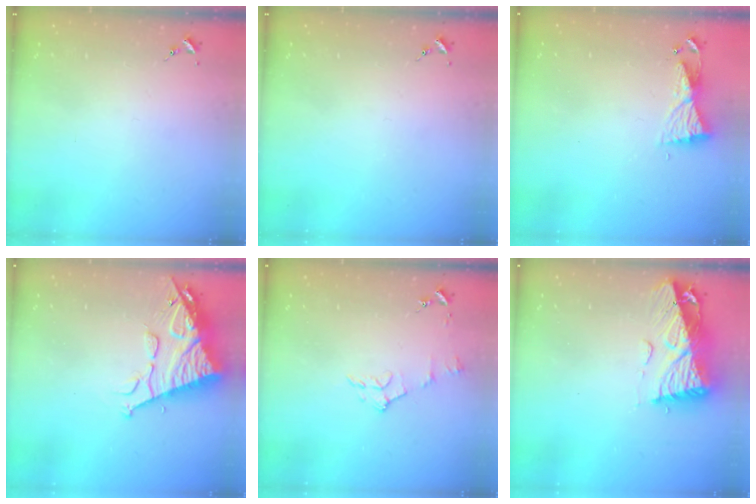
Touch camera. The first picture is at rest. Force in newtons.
{"total": 0.0}
{"total": 5.9, "press": 5.9, "slide": 0.6}
{"total": 15.2, "press": 15.1, "slide": 1.4}
{"total": 7.8, "press": 7.8, "slide": 0.9}
{"total": 12.8, "press": 12.8, "slide": 1.2}